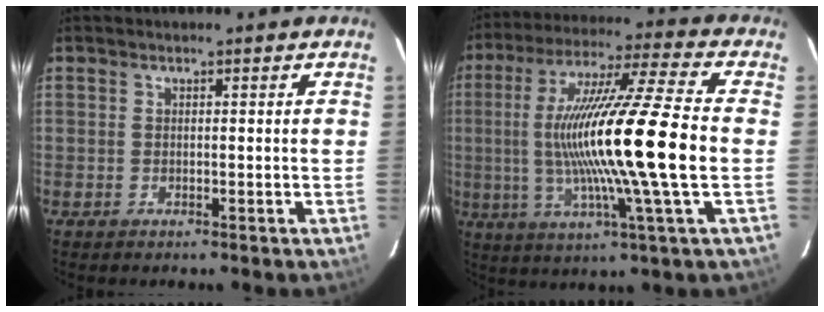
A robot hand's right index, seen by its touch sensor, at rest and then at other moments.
{"total": 20.7, "force": [-1.2, -0.8, 20.7], "torque": [-0.371, -0.009, -0.020]}